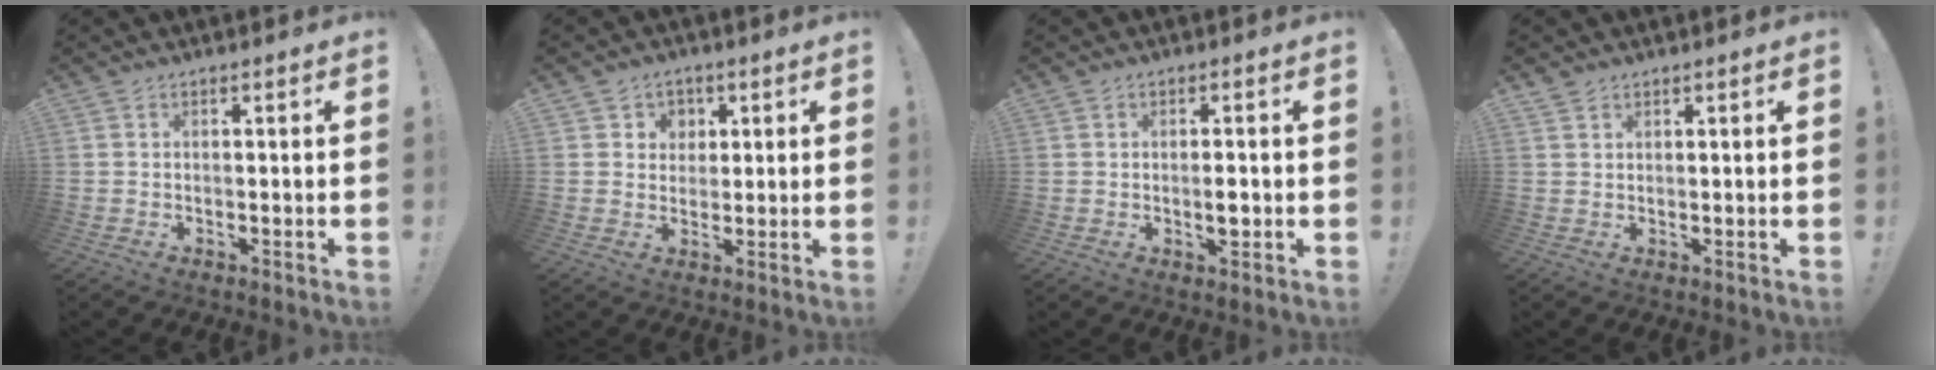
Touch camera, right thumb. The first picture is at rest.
{"total": 4.8, "force": [1.5, 4.6, 0.5], "torque": [-0.008, -0.011, 0.028]}
{"total": 3.8, "force": [-0.5, 2.9, 2.4], "torque": [-0.024, 0.002, -0.011]}
{"total": 2.4, "force": [2.0, 1.4, 0.2], "torque": [0.003, -0.014, 0.035]}